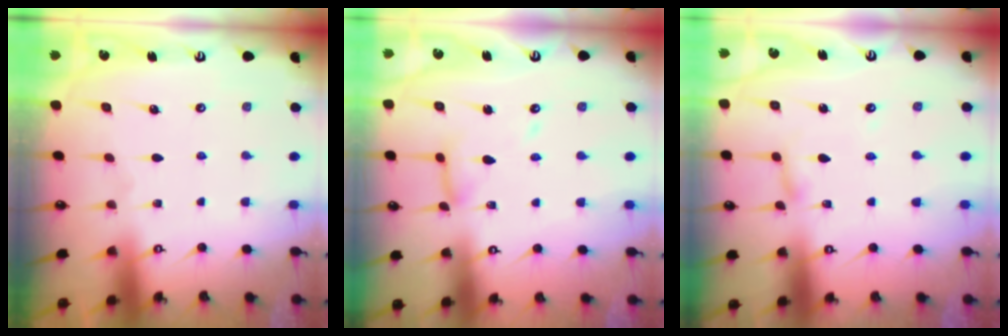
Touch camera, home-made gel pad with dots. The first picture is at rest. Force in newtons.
{"total": 9.7, "press": 9.6, "slide": 0.8}
{"total": 2.6, "press": 2.6, "slide": 0.1}